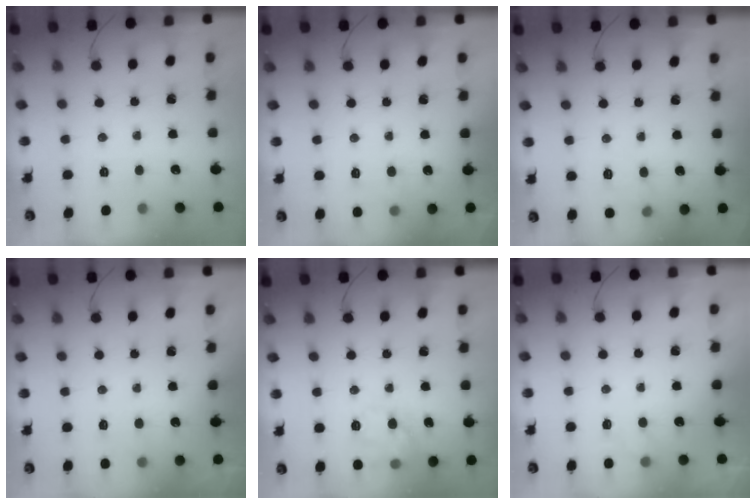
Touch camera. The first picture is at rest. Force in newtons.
{"total": 7.7, "press": 7.6, "slide": 1.4}
{"total": 6.3, "press": 6.1, "slide": 1.7}
{"total": 6.1, "press": 6.0, "slide": 1.0}
{"total": 11.4, "press": 11.3, "slide": 0.5}
{"total": 2.4, "press": 1.9, "slide": 1.4}